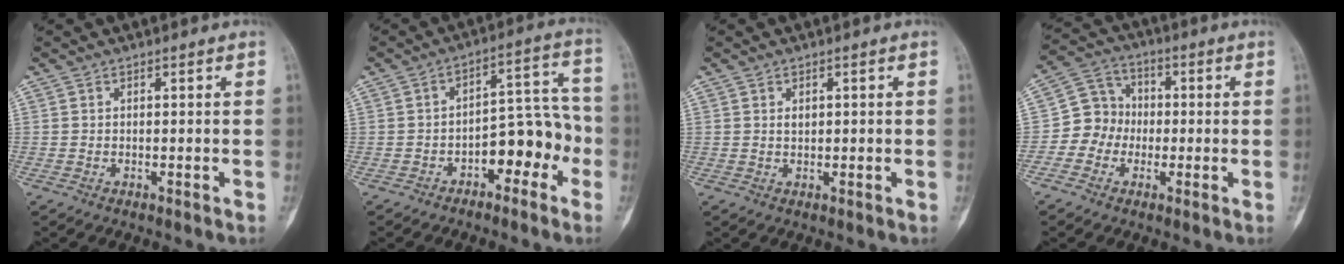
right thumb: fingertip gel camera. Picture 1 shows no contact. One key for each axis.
{"total": 10.2, "fx": -4.2, "fy": 5.7, "fz": 7.3, "tx": -0.068, "ty": 0.060, "tz": -0.061}
{"total": 1.4, "fx": 0.4, "fy": 1.0, "fz": 1.0, "tx": -0.010, "ty": -0.002, "tz": 0.008}
{"total": 7.8, "fx": -1.5, "fy": 7.2, "fz": 2.6, "tx": -0.014, "ty": 0.028, "tz": -0.040}